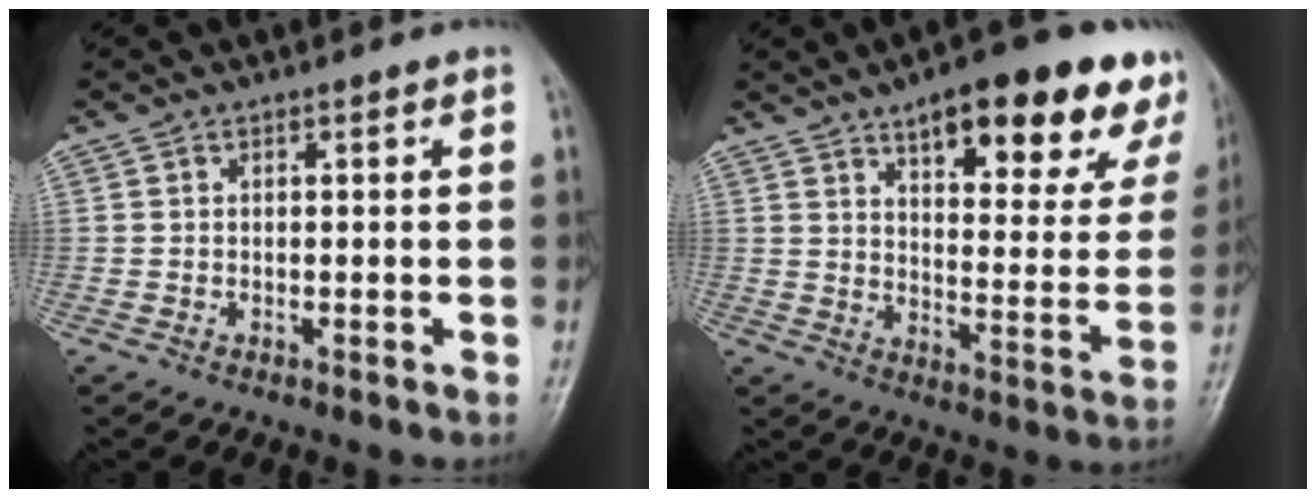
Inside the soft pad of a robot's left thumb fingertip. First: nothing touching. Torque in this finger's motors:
{"motor_torque": [1.38, 1.34, 1.50, -1.27, 0.11]}